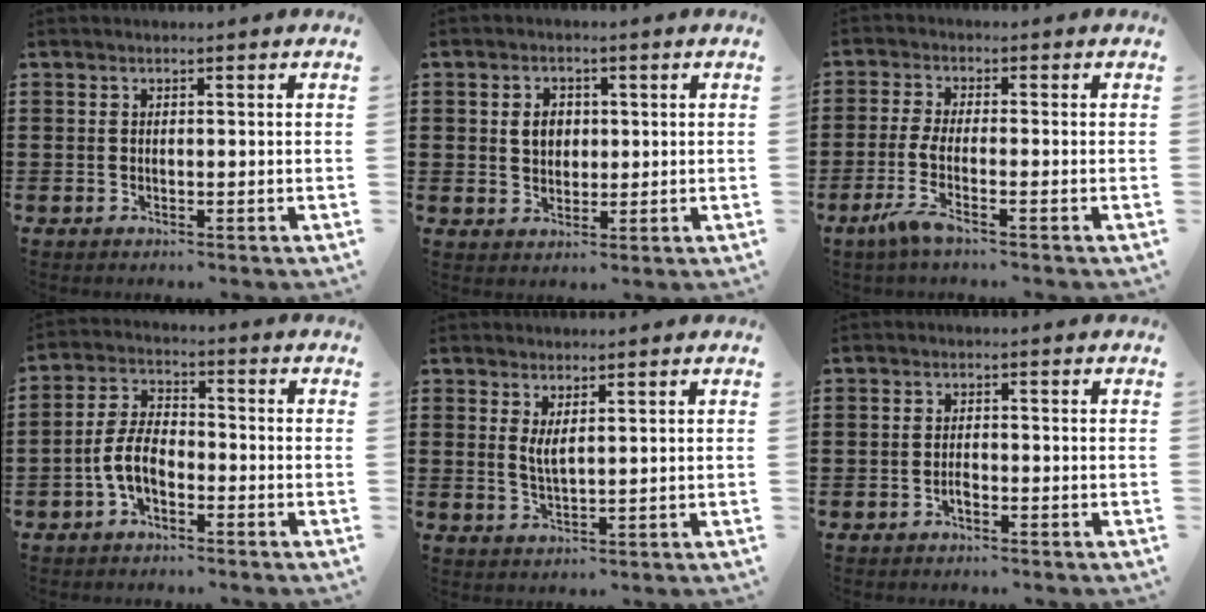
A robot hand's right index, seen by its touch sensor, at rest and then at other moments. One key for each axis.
{"total": 3.4, "fx": 0.6, "fy": 2.7, "fz": 2.0, "tx": -0.047, "ty": 0.012, "tz": 0.008}
{"total": 4.3, "fx": -2.2, "fy": 0.7, "fz": 3.6, "tx": -0.091, "ty": -0.012, "tz": -0.050}
{"total": 6.0, "fx": -2.5, "fy": 3.1, "fz": 4.6, "tx": -0.114, "ty": 0.002, "tz": -0.055}
{"total": 2.6, "fx": 1.3, "fy": 0.7, "fz": 2.1, "tx": -0.044, "ty": 0.002, "tz": 0.024}
{"total": 1.4, "fx": -0.9, "fy": 0.7, "fz": 0.8, "tx": -0.019, "ty": -0.002, "tz": -0.016}